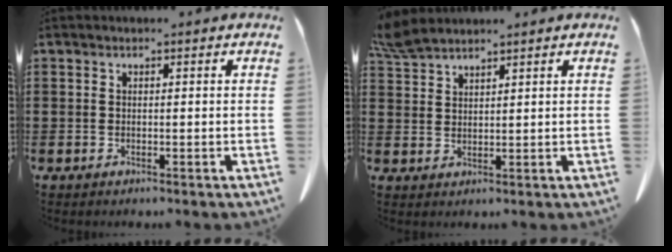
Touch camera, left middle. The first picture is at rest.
{"total": 4.0, "force": [3.6, 0.7, 1.6], "torque": [-0.043, -0.006, 0.068]}